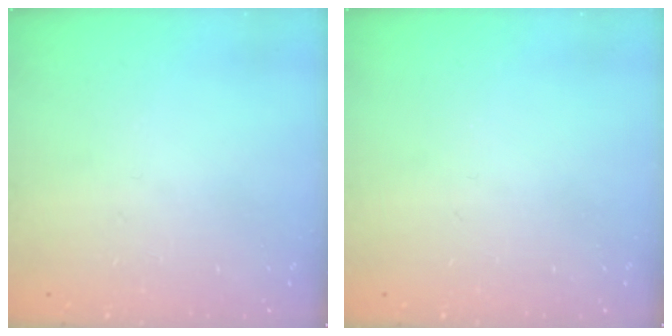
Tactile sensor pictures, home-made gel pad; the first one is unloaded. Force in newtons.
{"total": 0.0}